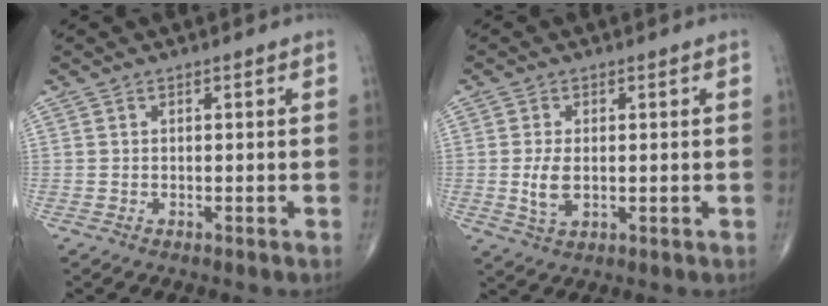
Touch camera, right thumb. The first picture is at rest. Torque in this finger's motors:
{"motor_torque": [-0.20, 0.27, 0.26, 0.25, 0.04]}